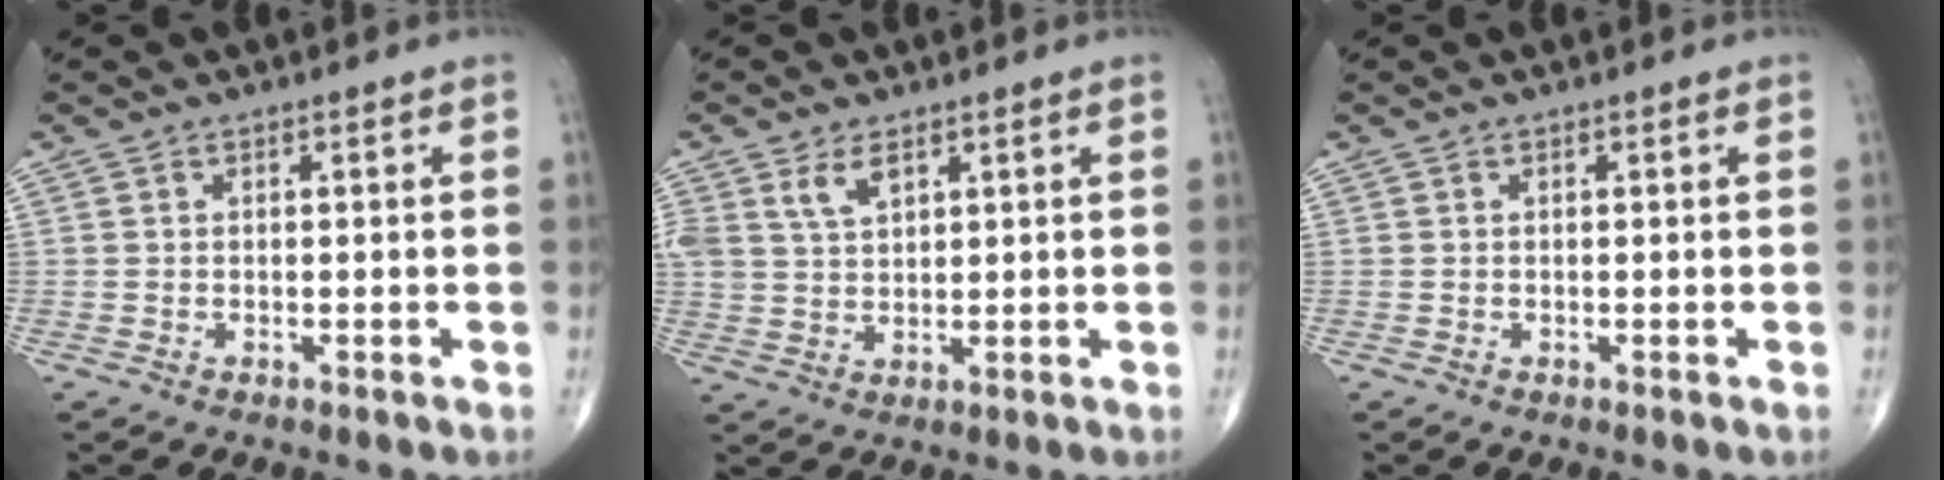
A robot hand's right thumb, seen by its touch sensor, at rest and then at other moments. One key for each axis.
{"total": 5.2, "fx": 2.9, "fy": 2.9, "fz": 3.2, "tx": -0.056, "ty": -0.011, "tz": 0.063}
{"total": 0.0}